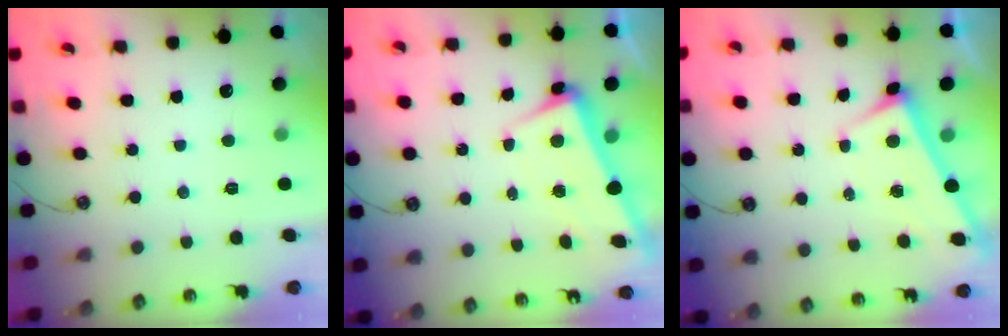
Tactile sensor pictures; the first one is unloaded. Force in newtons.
{"total": 2.9, "press": 2.8, "slide": 1.0}
{"total": 3.0, "press": 3.0, "slide": 0.1}